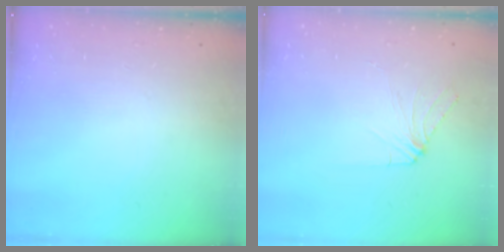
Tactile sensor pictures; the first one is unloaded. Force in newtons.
{"total": 5.5, "press": 5.5, "slide": 0.6}